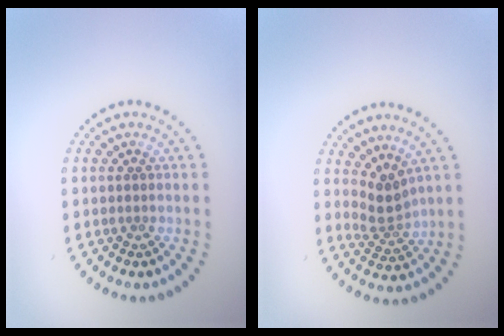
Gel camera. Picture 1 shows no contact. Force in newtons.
{"total": 2.5, "press": 1.7, "slide": 1.8}